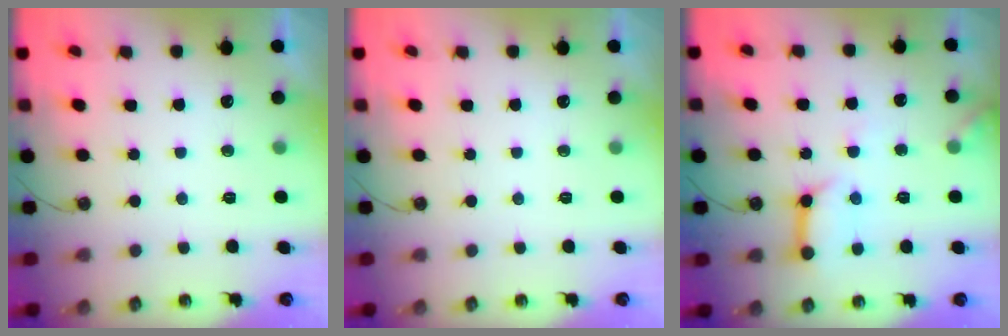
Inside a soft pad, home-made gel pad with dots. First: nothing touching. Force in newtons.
{"total": 0.0}
{"total": 11.8, "press": 11.8, "slide": 1.2}